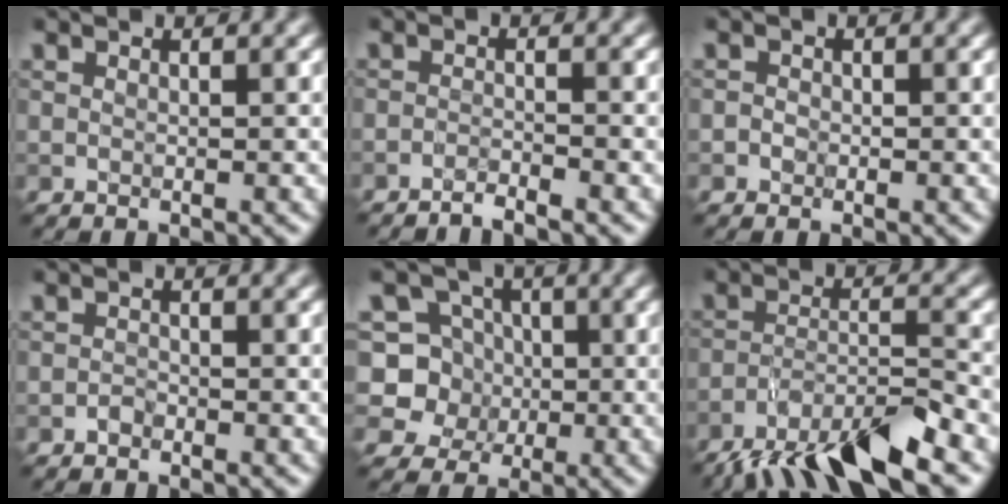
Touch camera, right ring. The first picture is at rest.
{"total": 1.9, "force": [-1.6, 0.2, 1.0], "torque": [-0.008, 0.003, -0.036]}
{"total": 0.8, "force": [-0.4, 0.7, 0.2], "torque": [0.000, -0.001, -0.008]}
{"total": 0.7, "force": [-0.5, 0.4, 0.2], "torque": [-0.003, 0.000, -0.011]}
{"total": 5.8, "force": [0.2, 5.5, 1.6], "torque": [-0.013, 0.021, -0.028]}
{"total": 8.7, "force": [-6.6, 1.8, 5.4], "torque": [-0.089, -0.002, -0.122]}